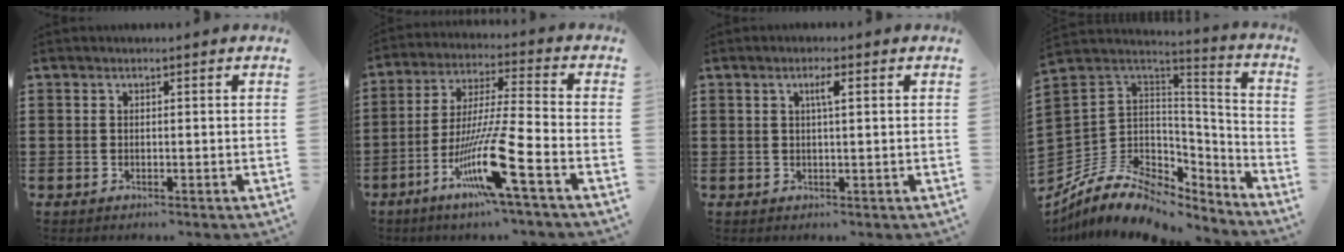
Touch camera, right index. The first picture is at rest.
{"total": 13.6, "force": [-6.7, 0.7, 11.8], "torque": [-0.245, -0.011, -0.127]}
{"total": 2.1, "force": [0.7, 0.3, 2.0], "torque": [-0.040, 0.005, 0.009]}
{"total": 9.4, "force": [-5.5, 6.3, 4.4], "torque": [-0.107, -0.001, -0.099]}